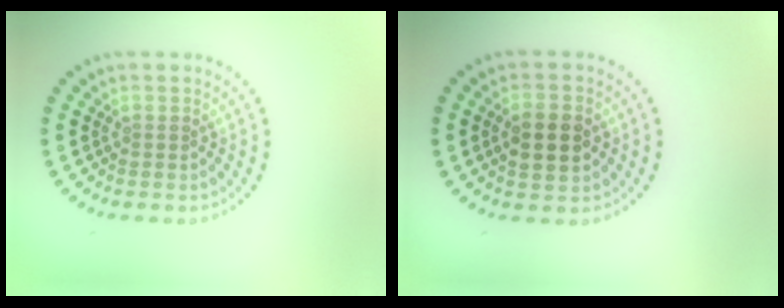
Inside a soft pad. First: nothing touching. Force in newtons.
{"total": 3.9, "press": 3.9, "slide": 0.2}